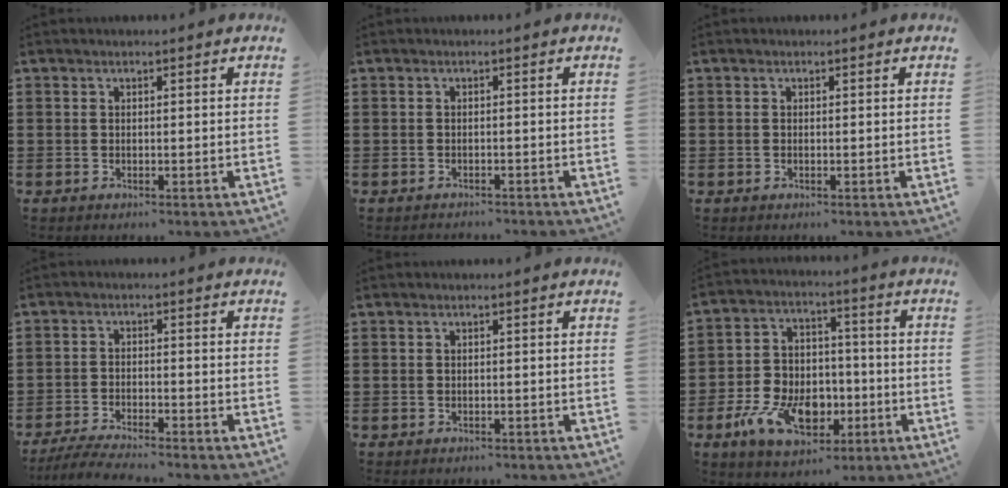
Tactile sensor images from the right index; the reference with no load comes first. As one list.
[{"total": 1.1, "force": [-1.1, -0.1, -0.1], "torque": [-0.001, 0.000, -0.024]}, {"total": 0.0}, {"total": 4.0, "force": [-3.9, -0.2, 1.0], "torque": [-0.031, -0.010, -0.081]}, {"total": 0.7, "force": [-0.7, 0.0, 0.0], "torque": [-0.001, -0.002, -0.013]}, {"total": 11.2, "force": [-4.2, 7.7, 7.0], "torque": [-0.142, 0.018, -0.071]}]